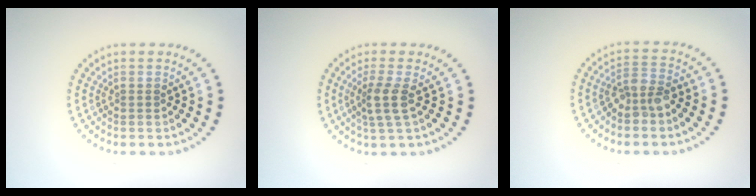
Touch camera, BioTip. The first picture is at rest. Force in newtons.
{"total": 2.5, "press": 2.0, "slide": 1.4}
{"total": 2.8, "press": 2.2, "slide": 1.6}